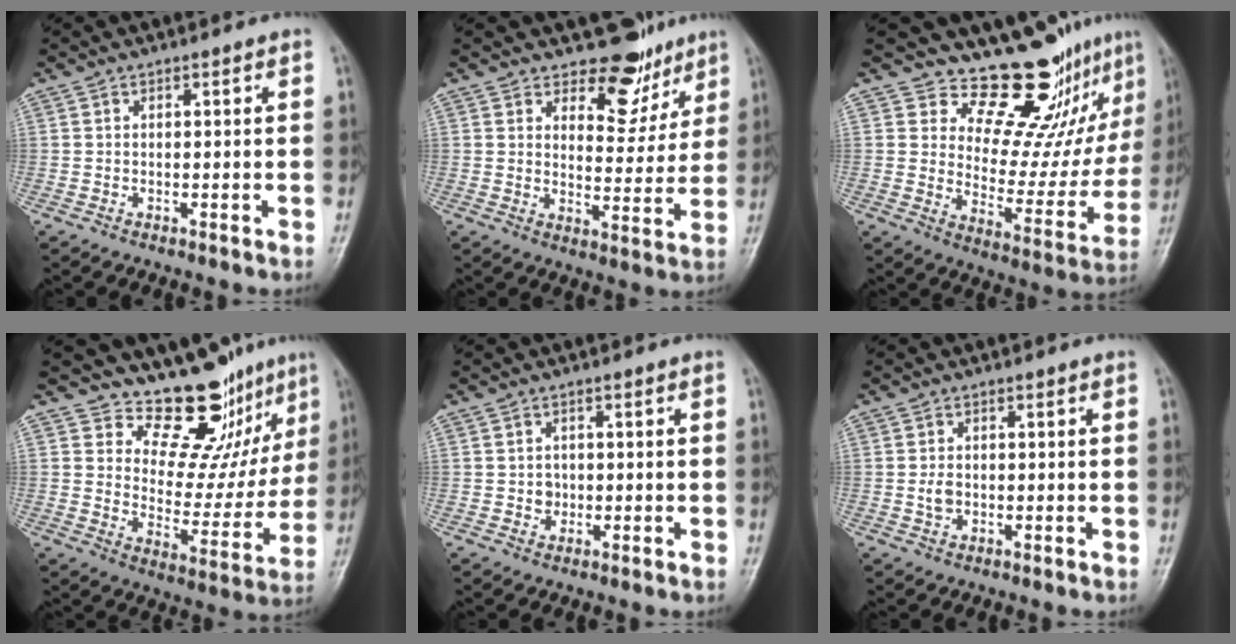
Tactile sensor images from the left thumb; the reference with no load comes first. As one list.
[{"total": 9.0, "force": [6.8, 4.9, 3.1], "torque": [-0.003, -0.049, 0.103]}, {"total": 14.5, "force": [12.3, 5.4, 5.5], "torque": [-0.021, -0.110, 0.180]}, {"total": 13.1, "force": [10.9, 5.4, 4.8], "torque": [-0.011, -0.093, 0.170]}, {"total": 2.3, "force": [-0.2, 2.1, 0.8], "torque": [0.002, 0.005, -0.002]}, {"total": 2.4, "force": [-0.2, 1.8, 1.5], "torque": [-0.023, 0.002, -0.004]}]